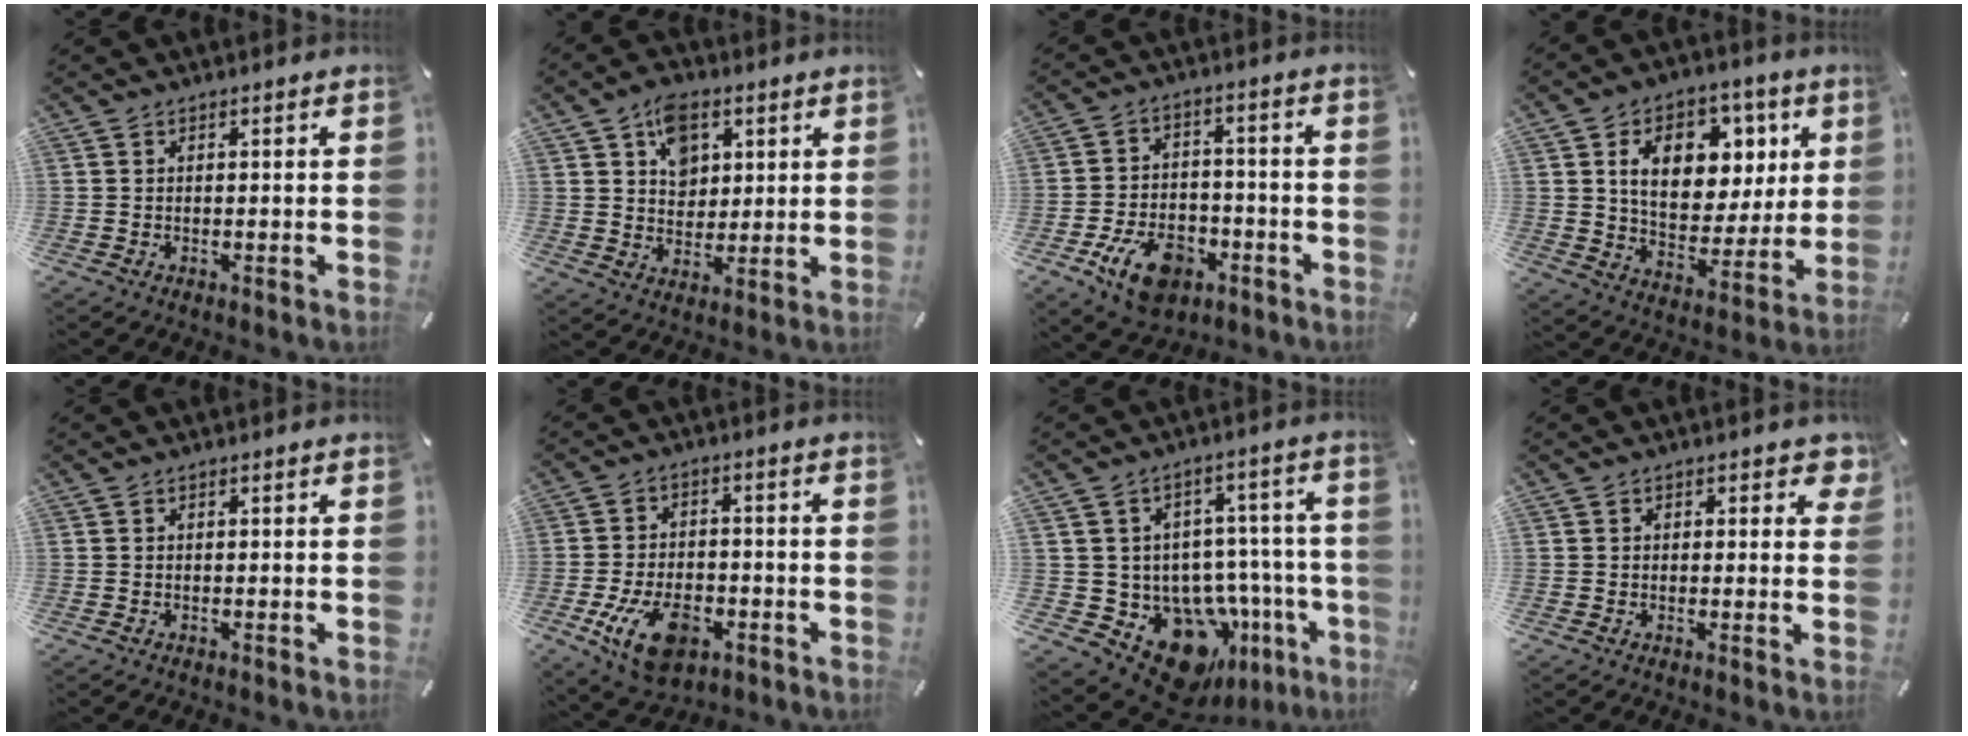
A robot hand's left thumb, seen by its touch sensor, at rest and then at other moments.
{"total": 8.6, "force": [3.9, 6.6, 3.8], "torque": [-0.047, -0.009, 0.067]}
{"total": 11.8, "force": [-5.7, 7.6, 7.0], "torque": [-0.128, 0.034, -0.099]}
{"total": 15.2, "force": [5.7, 11.3, 8.5], "torque": [-0.131, -0.016, 0.105]}
{"total": 0.0}
{"total": 12.3, "force": [-4.9, 7.4, 8.5], "torque": [-0.152, 0.009, -0.086]}
{"total": 16.0, "force": [-8.0, 11.3, 8.1], "torque": [-0.105, 0.031, -0.106]}
{"total": 2.5, "force": [1.1, 1.8, 1.4], "torque": [0.003, -0.004, 0.010]}